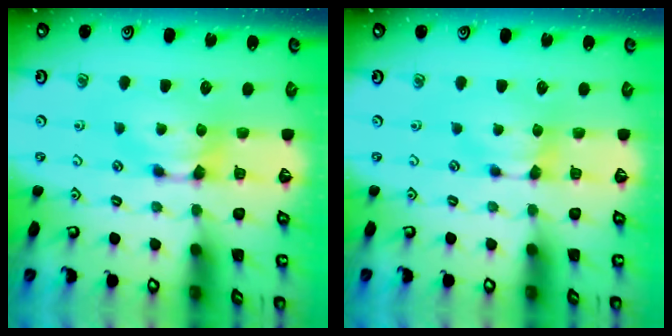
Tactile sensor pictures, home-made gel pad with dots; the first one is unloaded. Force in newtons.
{"total": 0.7, "press": 0.6, "slide": 0.5}